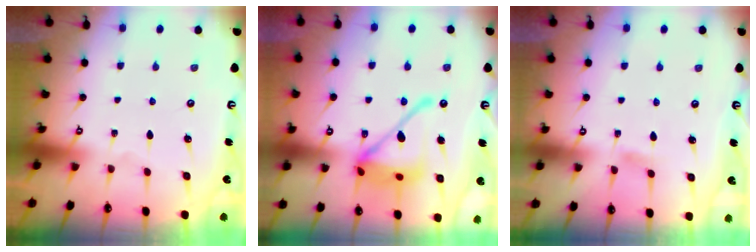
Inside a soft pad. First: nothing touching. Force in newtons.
{"total": 17.8, "press": 17.7, "slide": 1.7}
{"total": 3.8, "press": 3.7, "slide": 0.6}